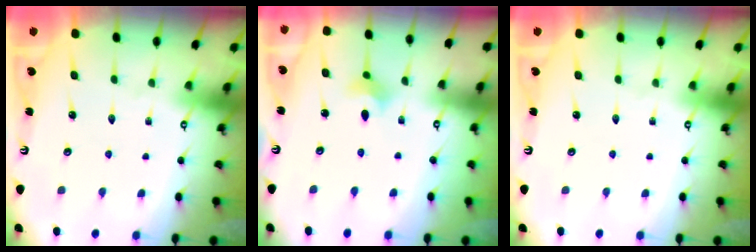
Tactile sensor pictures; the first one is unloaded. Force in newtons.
{"total": 4.4, "press": 4.3, "slide": 0.6}
{"total": 0.0}